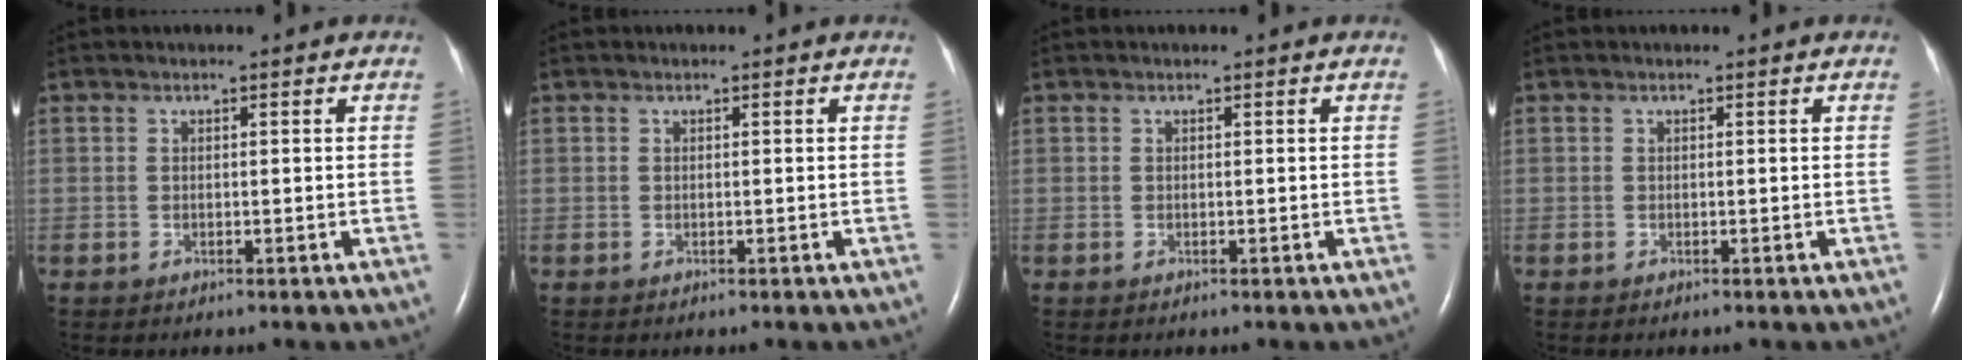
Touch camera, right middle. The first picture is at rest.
{"total": 0.0}
{"total": 0.0}
{"total": 0.0}